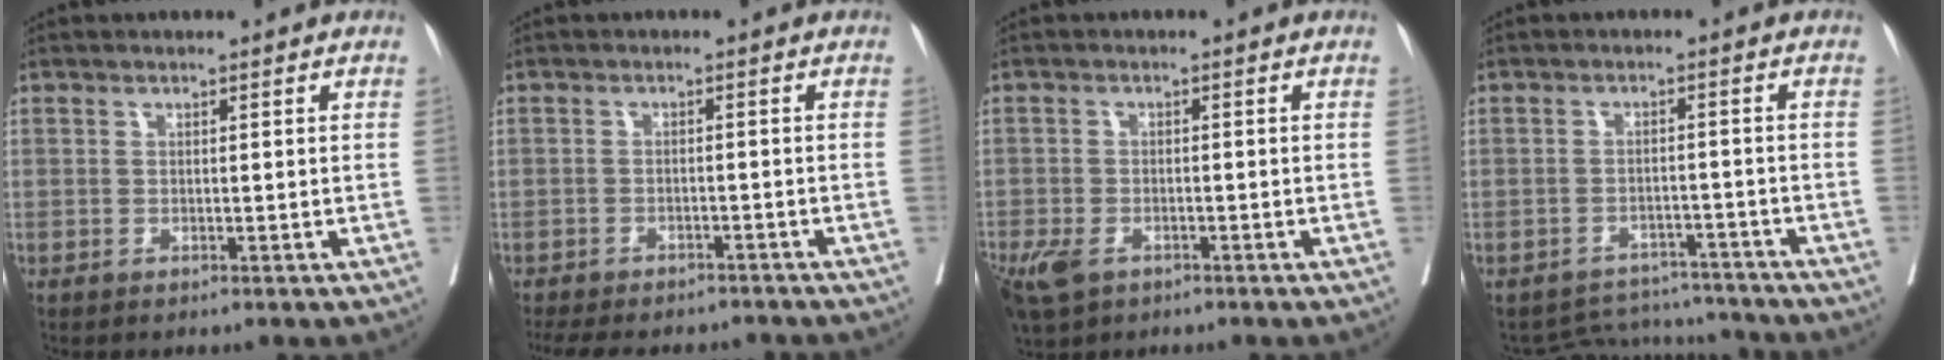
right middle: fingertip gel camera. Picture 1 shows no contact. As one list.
[{"total": 11.8, "force": [-10.3, 4.4, 3.8], "torque": [-0.071, 0.000, -0.132]}, {"total": 8.9, "force": [-5.2, 5.3, 4.9], "torque": [-0.124, -0.014, -0.083]}, {"total": 7.7, "force": [-7.5, 1.5, -1.2], "torque": [0.019, 0.022, -0.102]}]